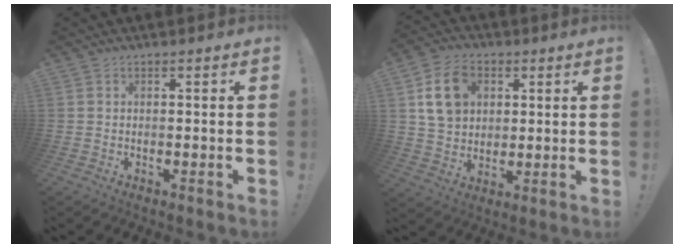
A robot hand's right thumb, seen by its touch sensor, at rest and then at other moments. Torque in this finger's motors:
{"motor_torque": [1.28, 1.72, 0.18, 0.22, 0.03]}